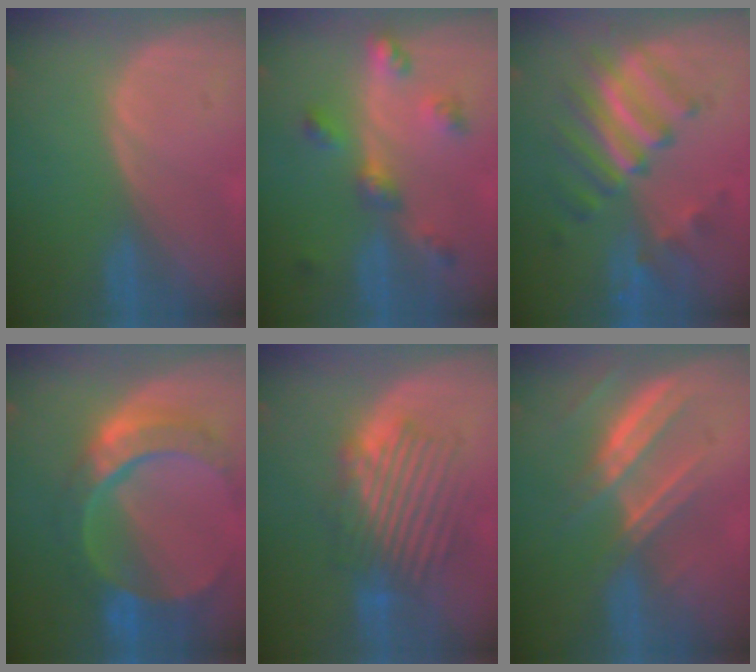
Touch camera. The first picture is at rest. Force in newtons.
{"total": 5.6, "press": 5.6, "slide": 0.6}
{"total": 9.1, "press": 8.5, "slide": 3.1}
{"total": 11.0, "press": 9.3, "slide": 5.8}
{"total": 8.7, "press": 8.4, "slide": 2.1}
{"total": 7.7, "press": 6.9, "slide": 3.5}